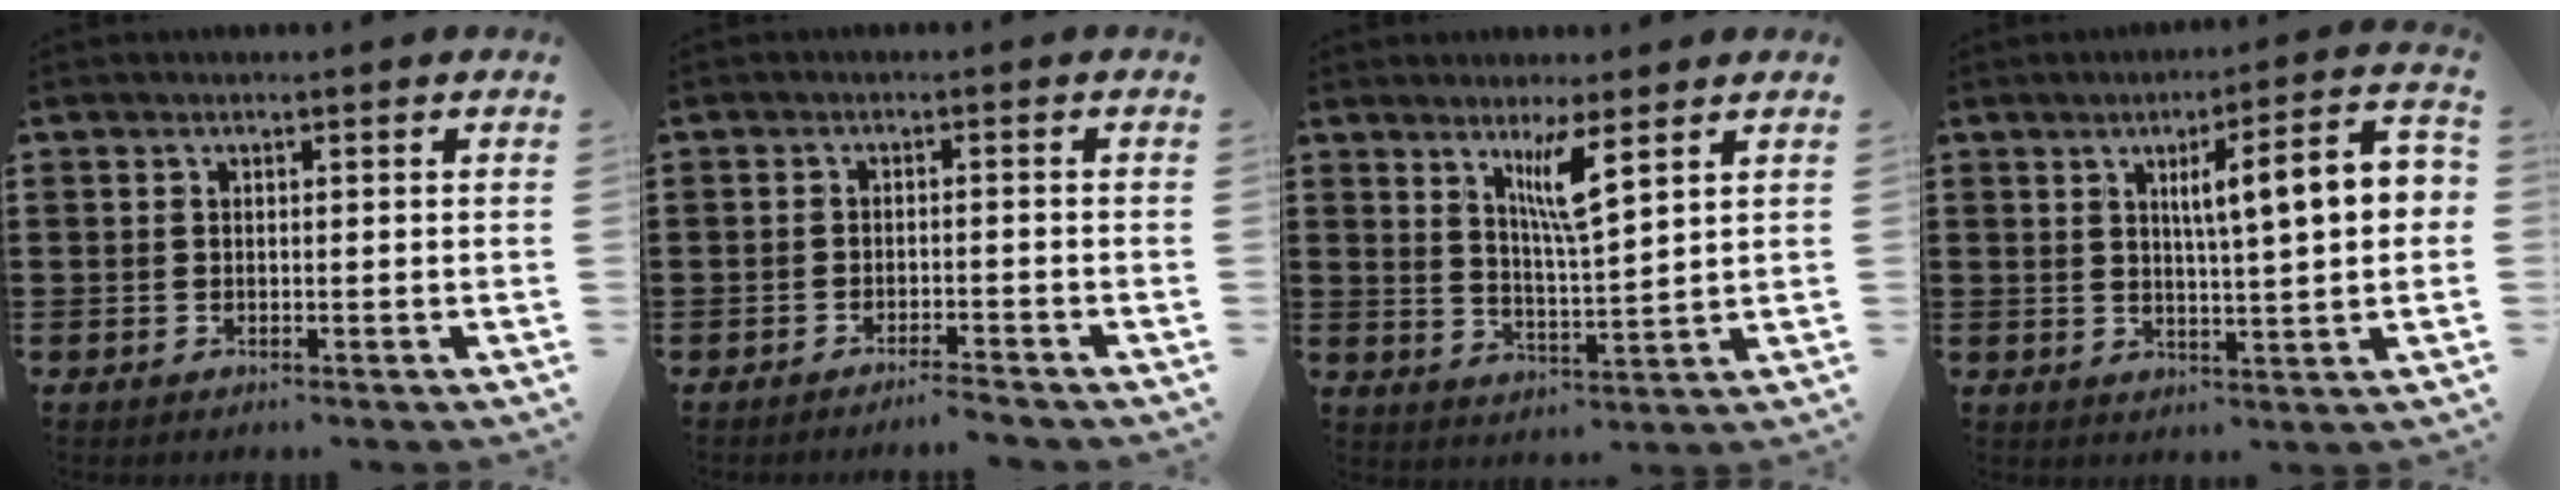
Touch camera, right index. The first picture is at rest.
{"total": 2.1, "force": [-2.0, -0.4, 0.7], "torque": [-0.014, -0.002, -0.038]}
{"total": 5.9, "force": [3.5, 0.5, 4.7], "torque": [-0.088, -0.005, 0.055]}
{"total": 9.1, "force": [2.2, 1.2, 8.8], "torque": [-0.150, 0.000, 0.028]}